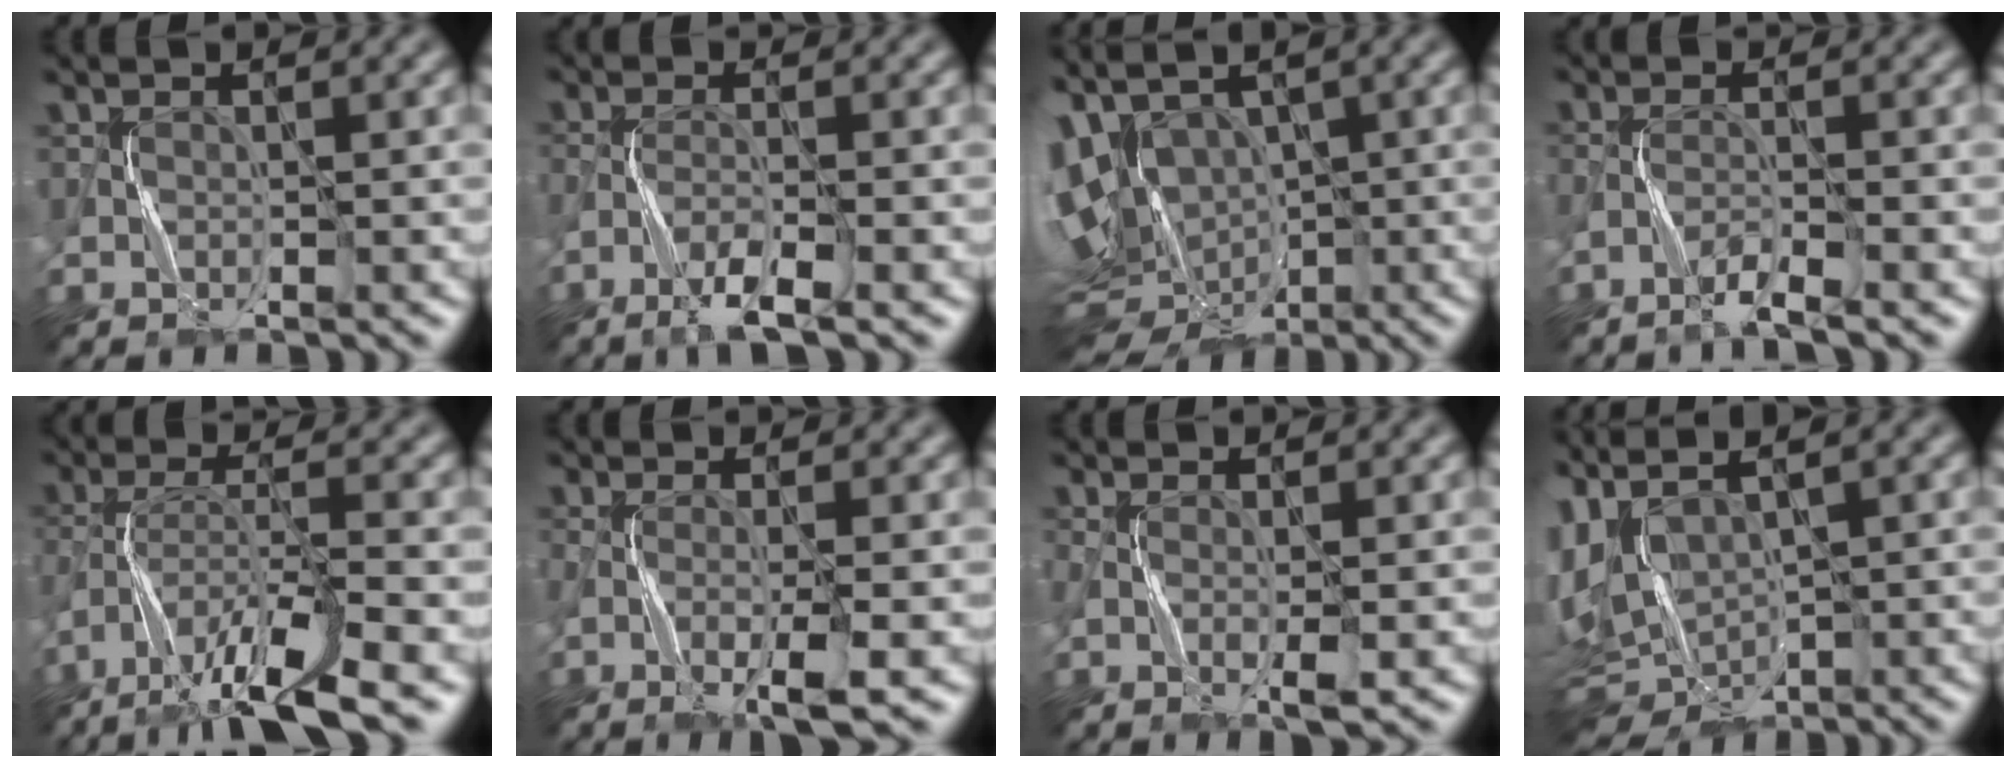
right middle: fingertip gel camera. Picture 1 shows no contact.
{"total": 3.6, "force": [-2.1, 0.5, 2.9], "torque": [-0.061, 0.003, -0.050]}
{"total": 11.7, "force": [-3.0, 8.1, 7.9], "torque": [-0.151, -0.001, -0.004]}
{"total": 2.5, "force": [-1.8, 0.1, 1.8], "torque": [-0.037, 0.004, -0.045]}
{"total": 10.5, "force": [-7.5, 2.3, 6.9], "torque": [-0.133, 0.000, -0.134]}
{"total": 4.3, "force": [-1.4, 0.9, 3.9], "torque": [-0.077, -0.008, -0.028]}
{"total": 2.6, "force": [-0.4, 0.8, 2.5], "torque": [-0.058, -0.007, -0.008]}
{"total": 9.4, "force": [1.0, 5.1, 7.9], "torque": [-0.177, -0.007, 0.051]}